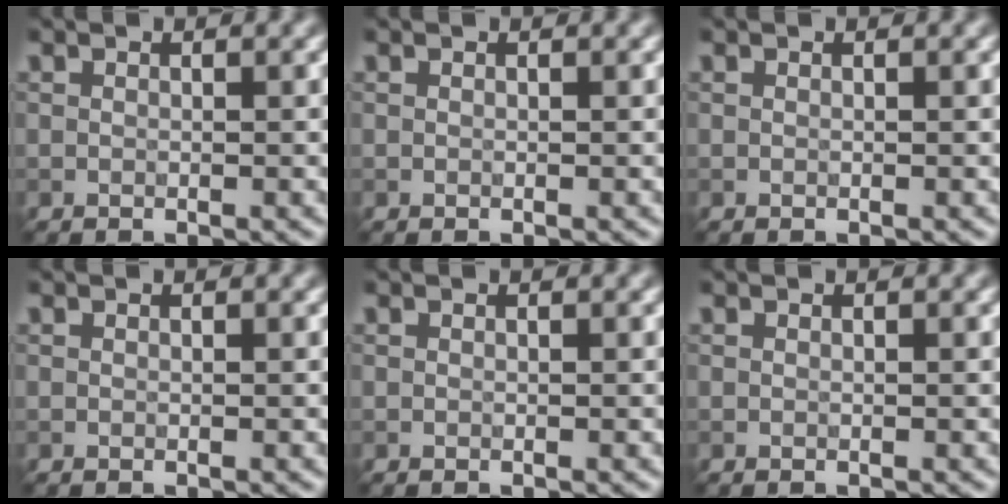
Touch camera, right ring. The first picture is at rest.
{"total": 0.0}
{"total": 0.0}
{"total": 0.0}
{"total": 0.0}
{"total": 0.0}